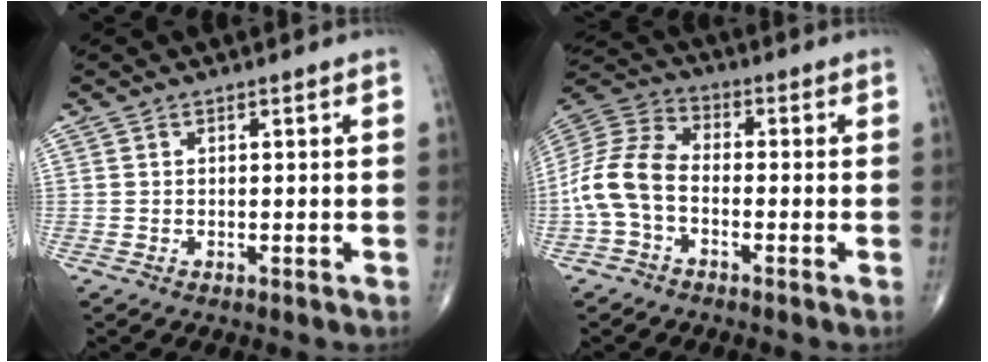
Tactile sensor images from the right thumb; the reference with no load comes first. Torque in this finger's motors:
{"motor_torque": [0.12, 0.12, 0.32, -0.32, 0.33]}